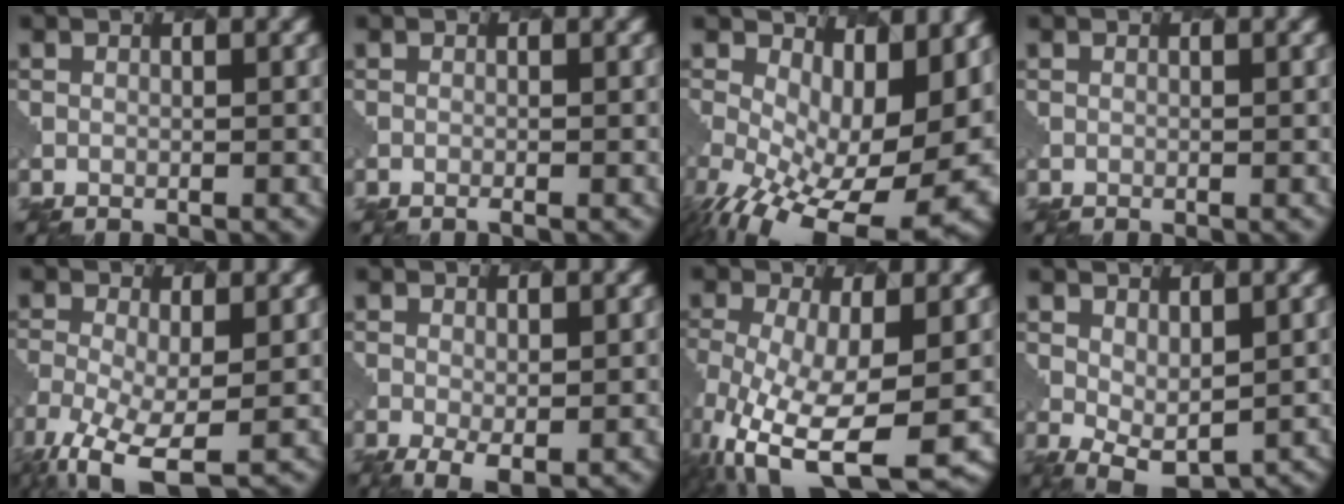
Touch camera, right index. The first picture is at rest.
{"total": 0.6, "force": [-0.4, 0.1, 0.4], "torque": [0.000, 0.001, -0.005]}
{"total": 15.8, "force": [-2.6, 8.5, 13.0], "torque": [-0.213, -0.045, -0.015]}
{"total": 0.0}
{"total": 7.6, "force": [-3.6, 3.4, 5.7], "torque": [-0.131, -0.028, -0.061]}
{"total": 2.9, "force": [-0.8, 1.4, 2.4], "torque": [-0.045, -0.012, -0.009]}
{"total": 10.5, "force": [-3.8, 4.5, 8.7], "torque": [-0.179, -0.030, -0.061]}
{"total": 3.1, "force": [0.7, 1.8, 2.4], "torque": [-0.048, -0.010, 0.019]}